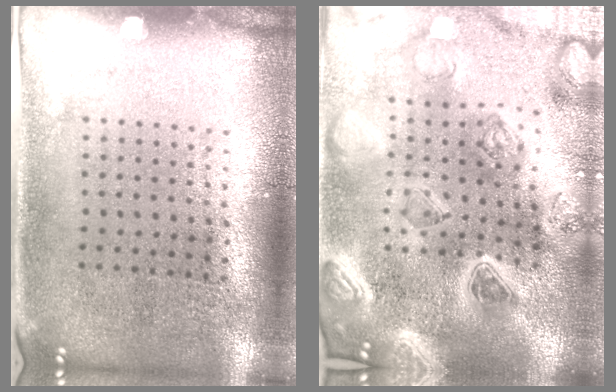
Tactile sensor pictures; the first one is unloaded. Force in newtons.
{"total": 4.6, "press": 4.0, "slide": 2.3}